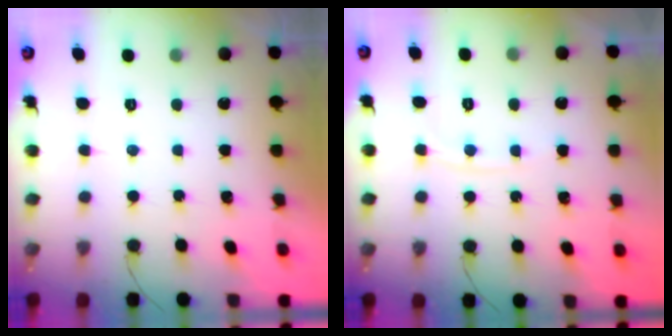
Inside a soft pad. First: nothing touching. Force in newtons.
{"total": 4.1, "press": 4.1, "slide": 0.6}